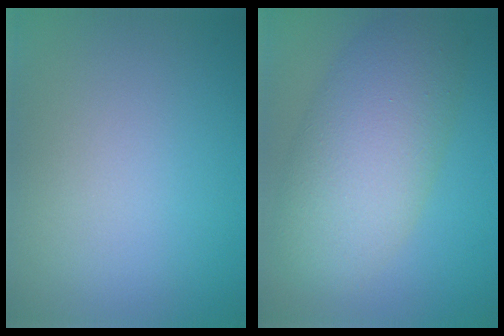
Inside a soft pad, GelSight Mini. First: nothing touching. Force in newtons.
{"total": 7.3, "press": 7.3, "slide": 0.4}